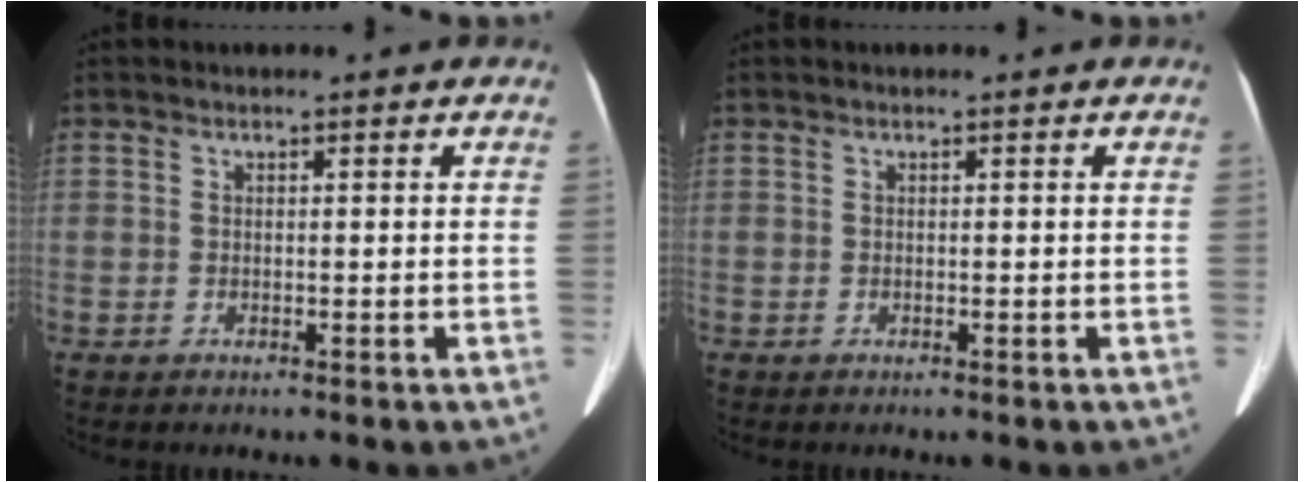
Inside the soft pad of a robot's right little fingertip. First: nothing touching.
{"total": 0.0}